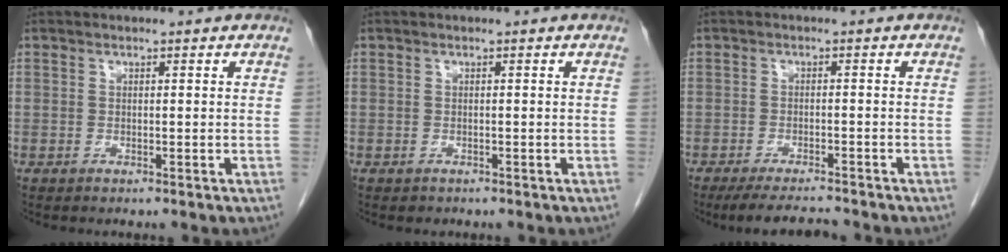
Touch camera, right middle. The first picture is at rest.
{"total": 0.6, "force": [-0.4, 0.4, 0.0], "torque": [-0.010, 0.003, -0.004]}
{"total": 6.2, "force": [-5.7, 0.6, 2.3], "torque": [-0.038, -0.014, -0.092]}